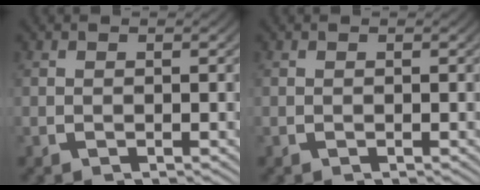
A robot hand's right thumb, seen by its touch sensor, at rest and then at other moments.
{"total": 0.0}